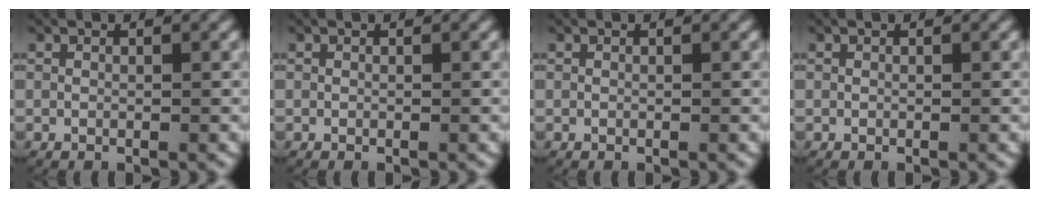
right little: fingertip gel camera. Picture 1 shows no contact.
{"total": 0.0}
{"total": 0.0}
{"total": 0.0}